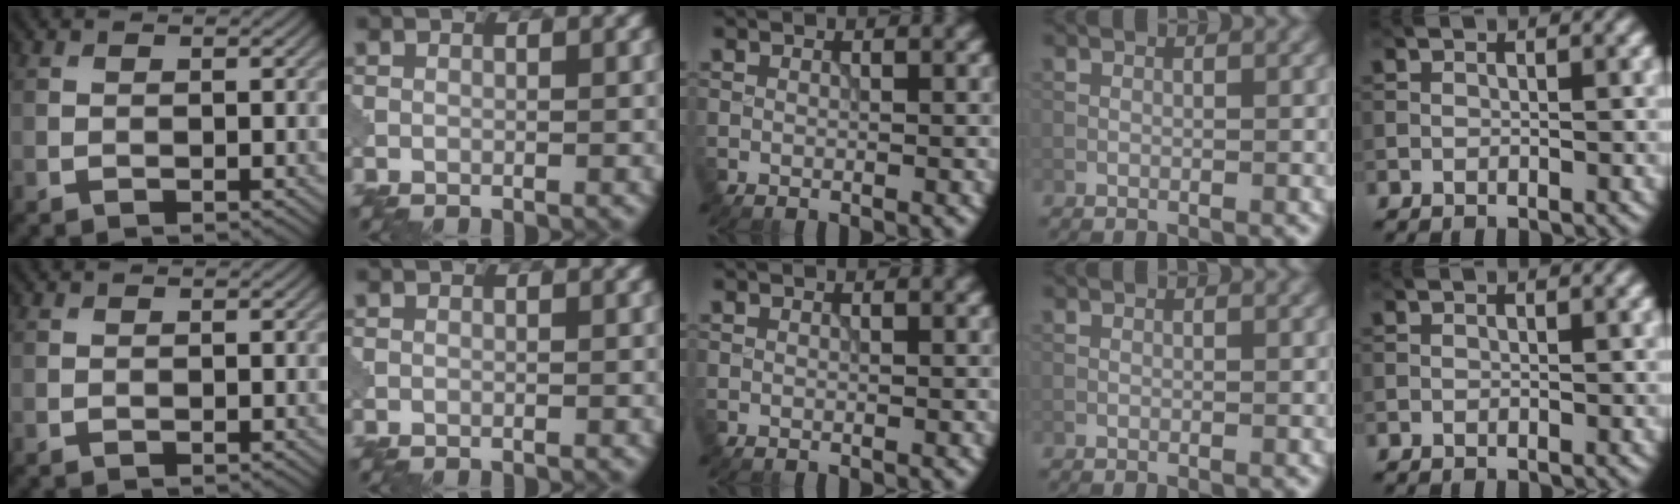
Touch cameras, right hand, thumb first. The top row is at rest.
{}